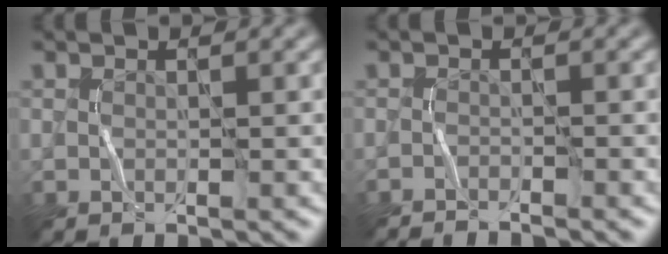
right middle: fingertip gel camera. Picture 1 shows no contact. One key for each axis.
{"total": 2.6, "fx": -2.6, "fy": 0.2, "fz": 0.7, "tx": -0.015, "ty": -0.005, "tz": -0.045}